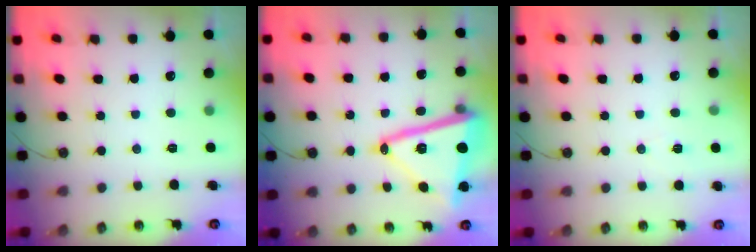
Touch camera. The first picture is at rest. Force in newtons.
{"total": 20.2, "press": 20.1, "slide": 1.7}
{"total": 4.1, "press": 3.5, "slide": 2.1}